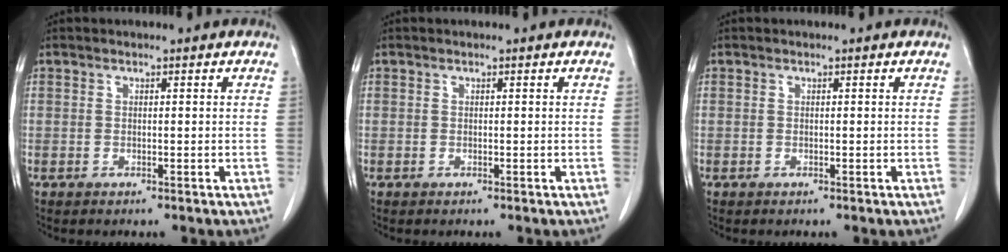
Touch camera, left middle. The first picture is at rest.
{"total": 0.0}
{"total": 0.0}